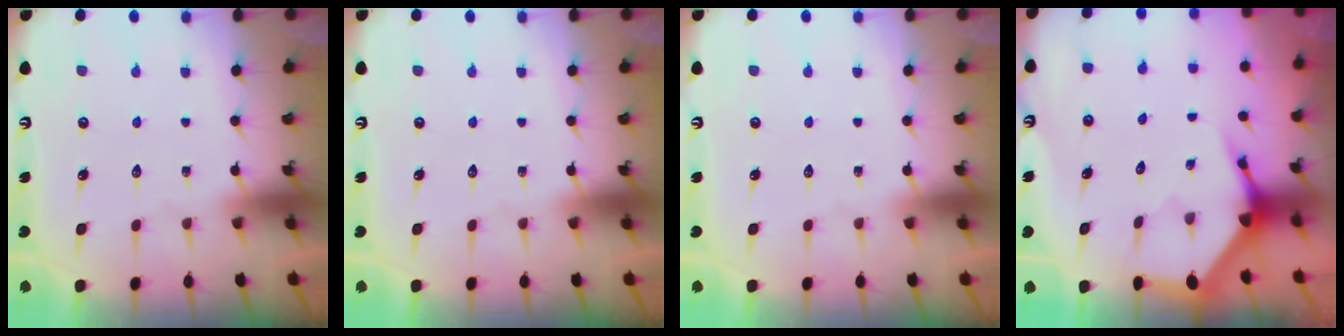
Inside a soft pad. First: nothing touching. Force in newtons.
{"total": 0.0}
{"total": 0.0}
{"total": 3.7, "press": 3.7, "slide": 0.5}